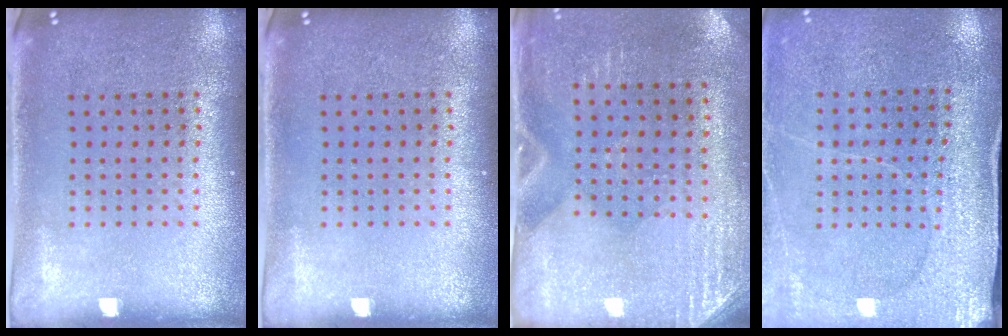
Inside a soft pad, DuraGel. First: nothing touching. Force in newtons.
{"total": 0.0}
{"total": 2.8, "press": 2.5, "slide": 1.3}
{"total": 3.0, "press": 3.0, "slide": 0.2}